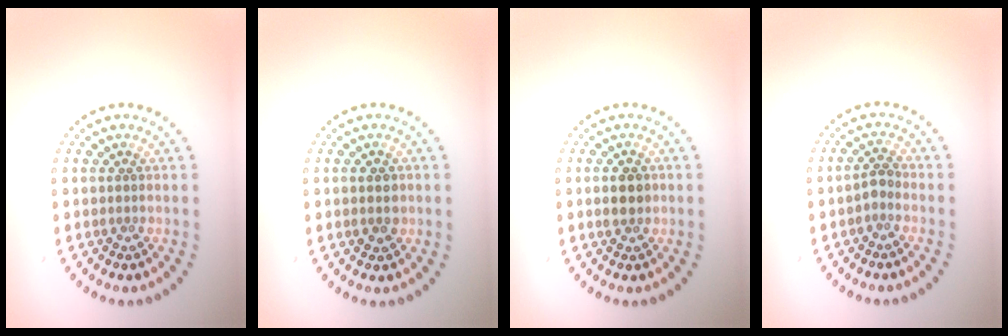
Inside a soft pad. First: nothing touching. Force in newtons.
{"total": 1.4, "press": 1.4, "slide": 0.1}
{"total": 2.3, "press": 2.3, "slide": 0.1}
{"total": 1.3, "press": 1.0, "slide": 0.8}